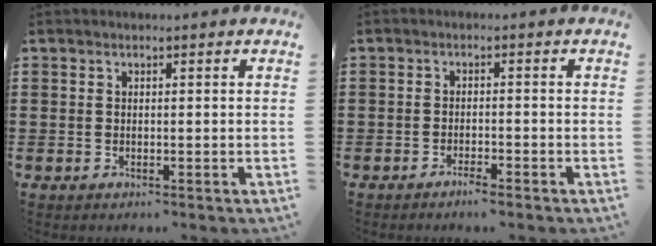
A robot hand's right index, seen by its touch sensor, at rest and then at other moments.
{"total": 1.8, "force": [-1.6, 0.0, 0.8], "torque": [-0.016, -0.003, -0.029]}